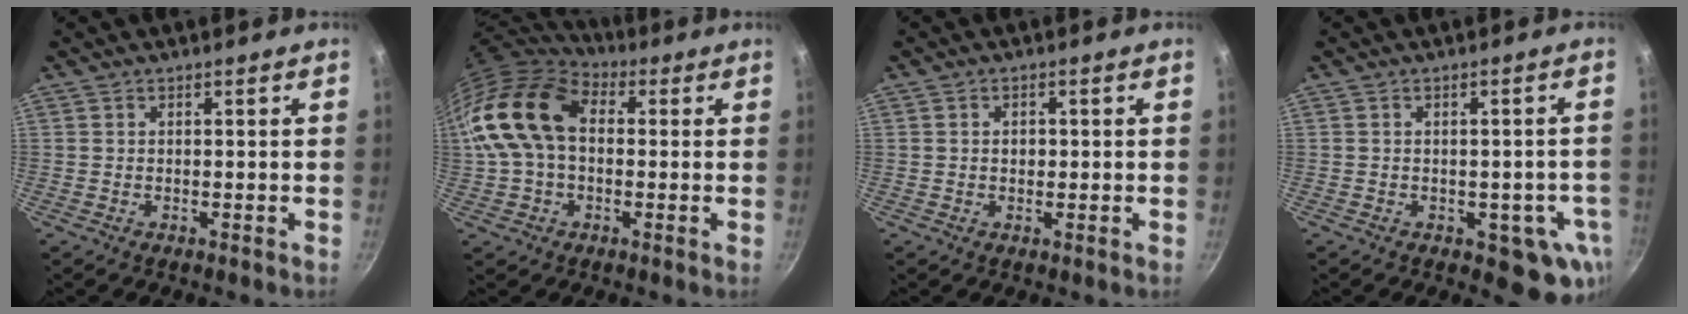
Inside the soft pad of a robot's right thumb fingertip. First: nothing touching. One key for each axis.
{"total": 17.8, "fx": 1.4, "fy": 12.2, "fz": 12.9, "tx": -0.236, "ty": 0.037, "tz": 0.013}
{"total": 2.0, "fx": 0.1, "fy": 1.5, "fz": 1.2, "tx": -0.013, "ty": 0.003, "tz": 0.000}
{"total": 8.1, "fx": -2.6, "fy": 4.7, "fz": 6.1, "tx": -0.022, "ty": 0.011, "tz": -0.026}